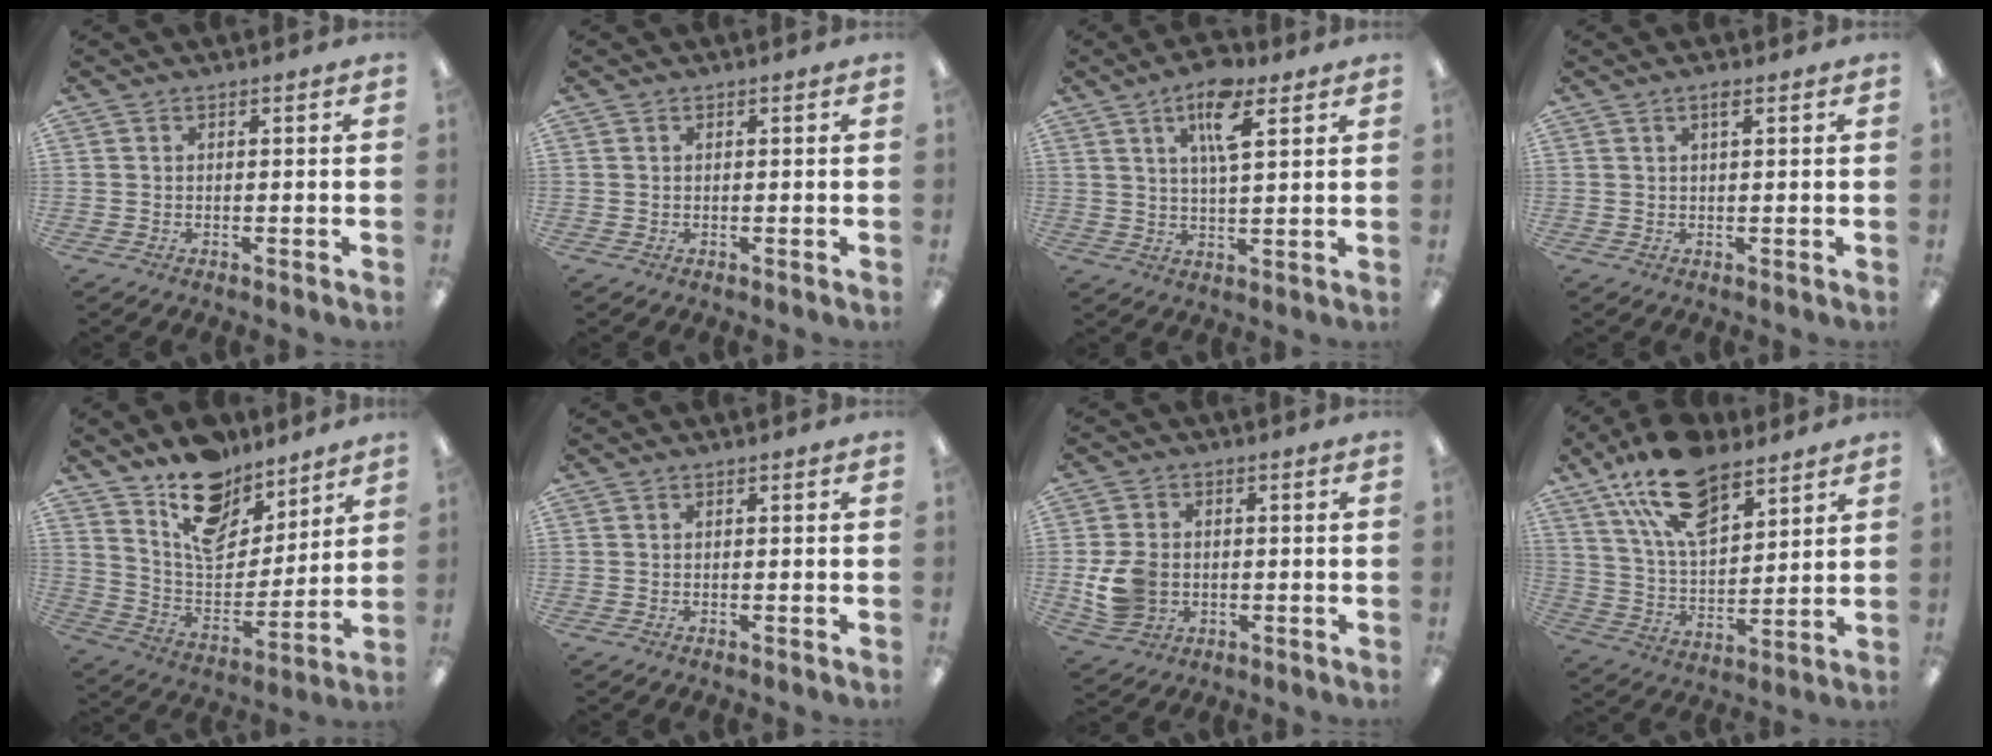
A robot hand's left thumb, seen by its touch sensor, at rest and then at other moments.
{"total": 0.0}
{"total": 9.6, "force": [5.3, 3.3, 7.3], "torque": [-0.122, -0.009, 0.086]}
{"total": 1.7, "force": [1.0, 0.4, 1.3], "torque": [-0.021, 0.000, 0.015]}
{"total": 15.5, "force": [11.5, 8.4, 6.2], "torque": [-0.102, -0.078, 0.209]}
{"total": 0.0}
{"total": 8.8, "force": [-1.2, 7.2, 4.8], "torque": [-0.101, 0.016, -0.017]}
{"total": 17.9, "force": [11.7, 8.7, 10.4], "torque": [-0.194, -0.044, 0.212]}